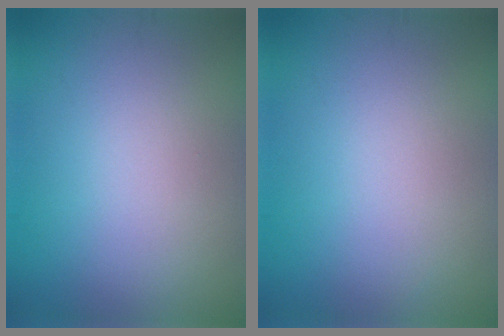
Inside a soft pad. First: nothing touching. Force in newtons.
{"total": 0.0}